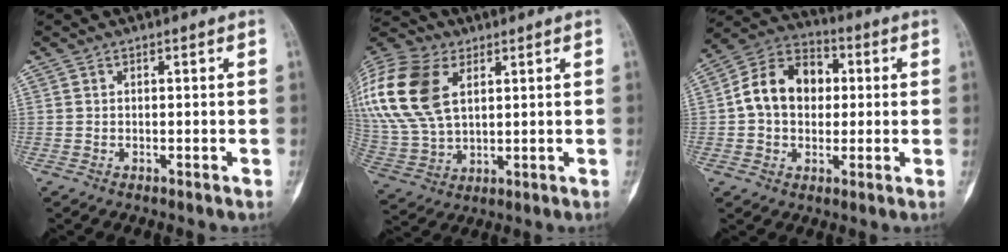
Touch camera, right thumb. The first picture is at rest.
{"total": 24.2, "force": [8.4, 15.8, 16.2], "torque": [-0.391, 0.019, 0.167]}
{"total": 13.3, "force": [1.1, 10.0, 8.8], "torque": [-0.125, 0.027, 0.009]}